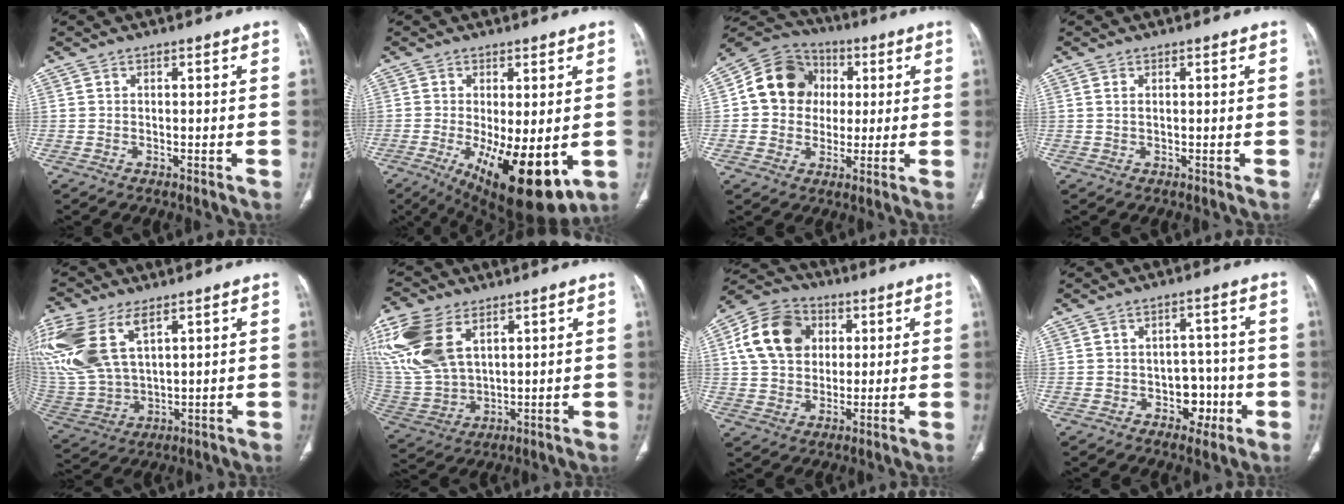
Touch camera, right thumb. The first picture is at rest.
{"total": 16.3, "force": [-4.5, 5.9, 14.5], "torque": [-0.207, -0.029, -0.047]}
{"total": 13.2, "force": [1.8, 11.6, 6.0], "torque": [-0.076, 0.015, 0.022]}
{"total": 0.9, "force": [0.3, 0.4, 0.7], "torque": [-0.021, 0.005, 0.008]}
{"total": 20.8, "force": [9.4, 11.4, 14.6], "torque": [-0.354, -0.009, 0.197]}
{"total": 19.4, "force": [8.4, 11.3, 13.3], "torque": [-0.309, -0.017, 0.175]}
{"total": 14.2, "force": [3.6, 11.1, 8.1], "torque": [-0.131, 0.006, 0.055]}
{"total": 5.9, "force": [-2.1, 4.4, 3.3], "torque": [-0.008, 0.024, -0.024]}